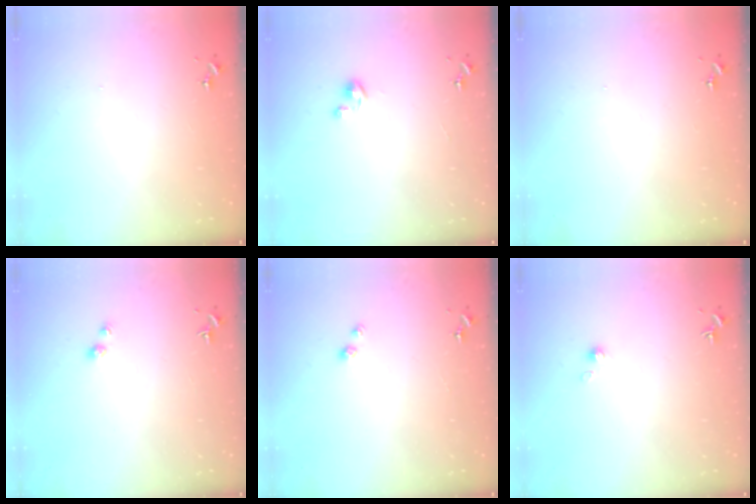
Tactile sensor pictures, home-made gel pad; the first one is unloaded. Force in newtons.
{"total": 2.3, "press": 2.2, "slide": 0.2}
{"total": 0.0}
{"total": 2.7, "press": 2.7, "slide": 0.2}
{"total": 2.3, "press": 2.3, "slide": 0.3}
{"total": 2.8, "press": 2.8, "slide": 0.4}